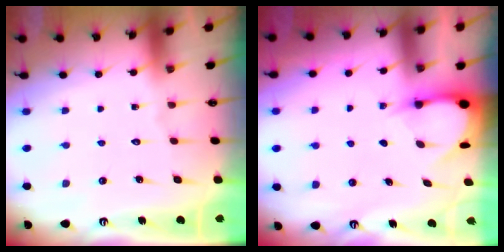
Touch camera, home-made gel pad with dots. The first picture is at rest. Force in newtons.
{"total": 3.4, "press": 3.4, "slide": 0.4}